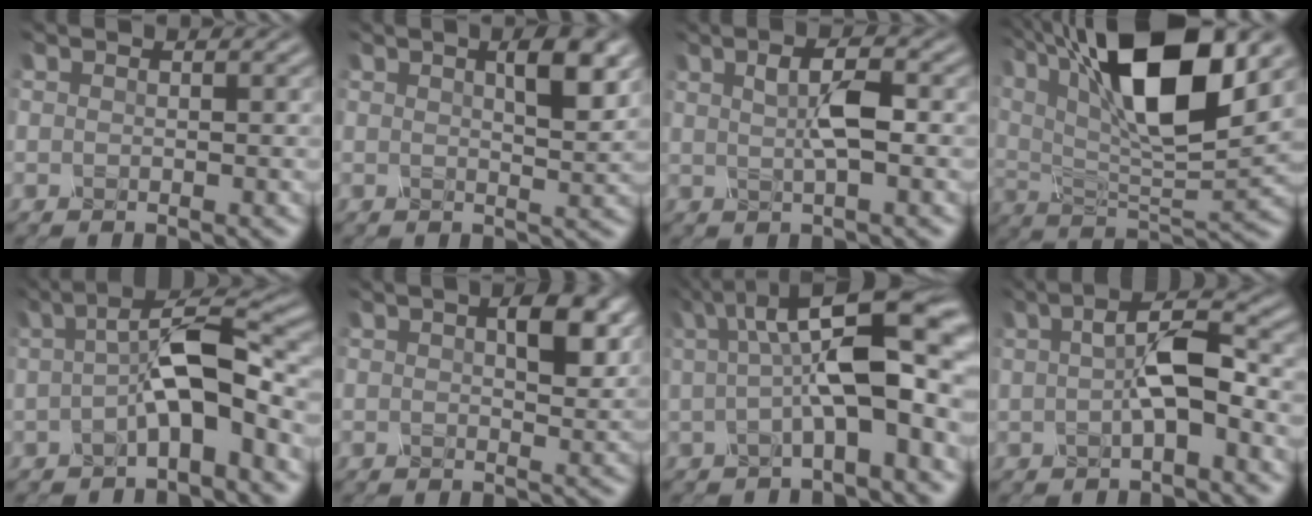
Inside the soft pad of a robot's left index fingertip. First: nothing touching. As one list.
[{"total": 4.2, "force": [1.7, 1.3, 3.6], "torque": [-0.045, 0.000, 0.023]}, {"total": 3.1, "force": [0.0, 0.9, 3.0], "torque": [-0.056, 0.006, 0.000]}, {"total": 15.0, "force": [6.8, 5.4, 12.2], "torque": [-0.215, 0.015, 0.114]}, {"total": 6.6, "force": [-0.9, 2.0, 6.3], "torque": [-0.103, 0.015, -0.023]}, {"total": 4.5, "force": [1.4, 2.0, 3.8], "torque": [-0.056, 0.002, 0.023]}, {"total": 9.5, "force": [0.6, 2.8, 9.1], "torque": [-0.127, 0.018, 0.002]}, {"total": 4.8, "force": [-0.5, 1.6, 4.4], "torque": [-0.080, 0.012, -0.013]}]